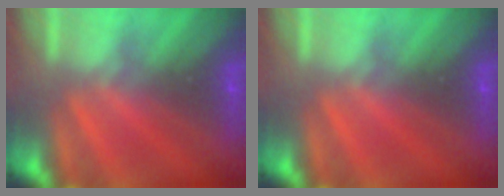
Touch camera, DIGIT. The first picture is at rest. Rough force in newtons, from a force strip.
{"total": 0.0}